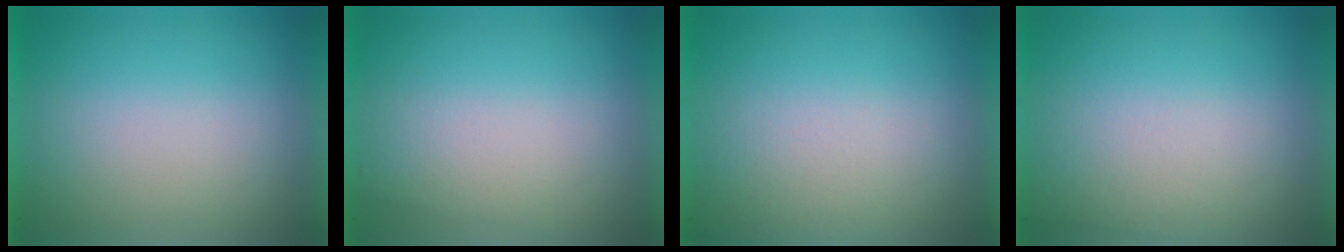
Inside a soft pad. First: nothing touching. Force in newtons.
{"total": 1.0}
{"total": 2.5}
{"total": 2.6}